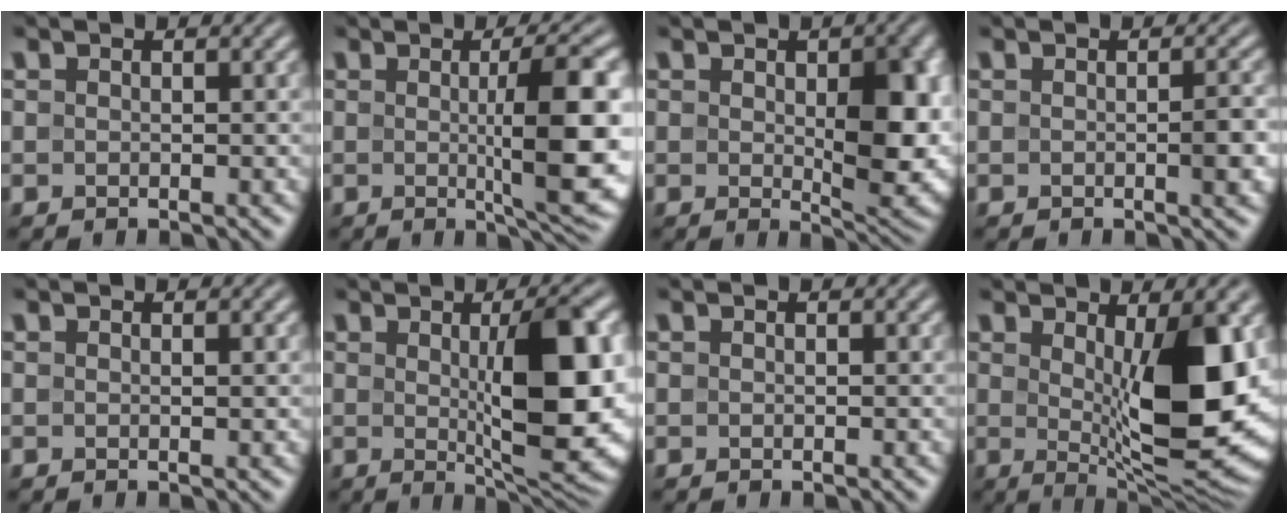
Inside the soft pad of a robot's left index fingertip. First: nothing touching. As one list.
[{"total": 8.9, "force": [0.0, 1.8, 8.7], "torque": [-0.115, -0.002, 0.004]}, {"total": 7.8, "force": [0.1, 3.7, 6.9], "torque": [-0.096, -0.011, 0.013]}, {"total": 1.8, "force": [-0.2, 0.2, 1.8], "torque": [-0.026, 0.000, -0.002]}, {"total": 0.0}, {"total": 10.8, "force": [0.6, 3.1, 10.3], "torque": [-0.133, -0.004, 0.015]}, {"total": 0.0}, {"total": 11.6, "force": [1.0, 4.0, 10.9], "torque": [-0.146, -0.020, 0.024]}]